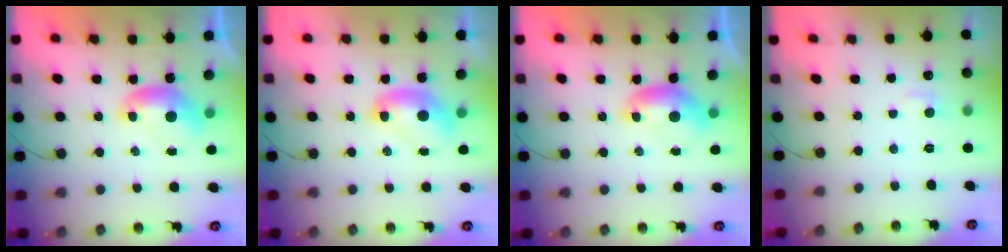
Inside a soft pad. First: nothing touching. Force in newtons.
{"total": 2.0, "press": 2.0, "slide": 0.2}
{"total": 0.0}
{"total": 1.7, "press": 1.6, "slide": 0.6}